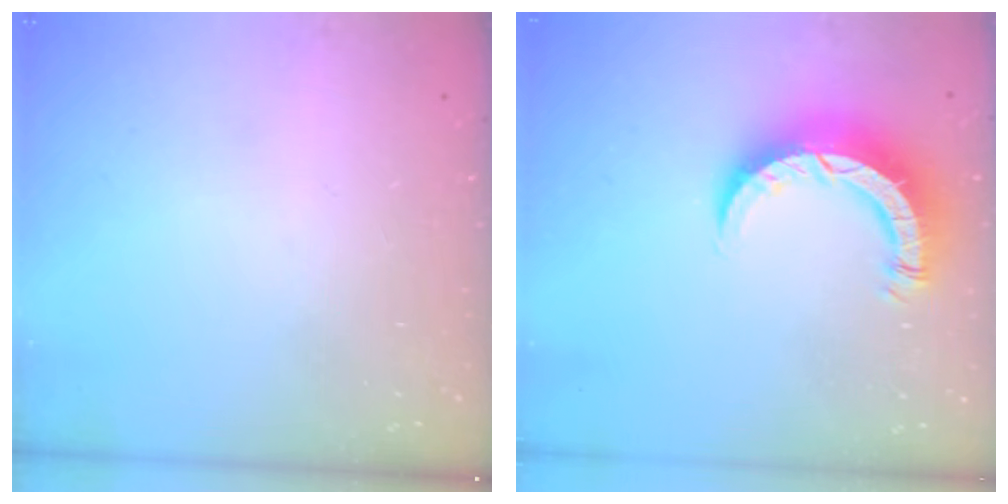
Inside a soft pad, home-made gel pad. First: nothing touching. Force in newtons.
{"total": 8.3, "press": 8.2, "slide": 0.8}